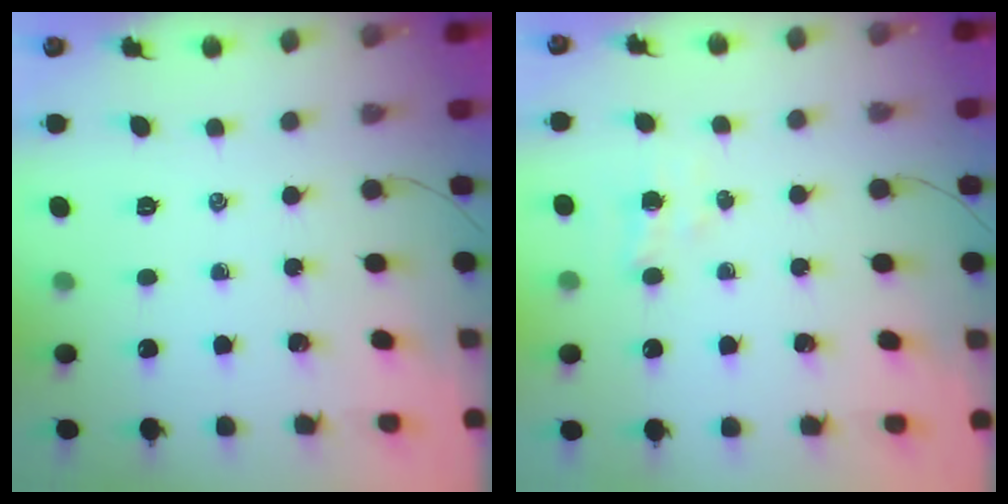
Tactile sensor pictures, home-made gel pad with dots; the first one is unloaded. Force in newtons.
{"total": 2.5, "press": 2.3, "slide": 0.8}